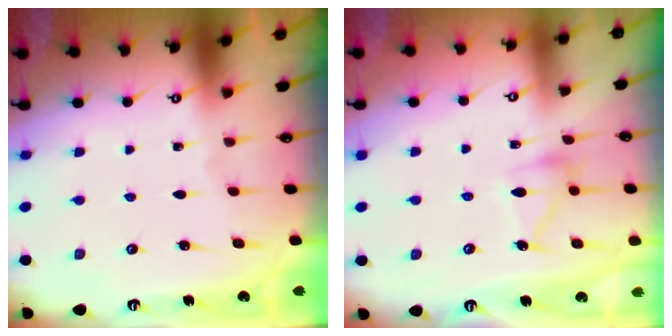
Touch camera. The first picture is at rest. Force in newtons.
{"total": 12.5, "press": 12.5, "slide": 0.7}